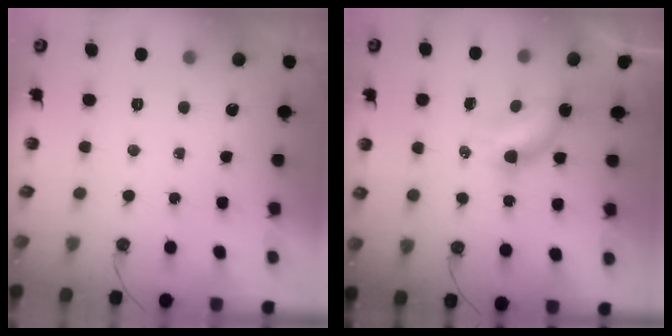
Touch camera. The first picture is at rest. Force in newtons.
{"total": 5.2, "press": 5.2, "slide": 0.3}